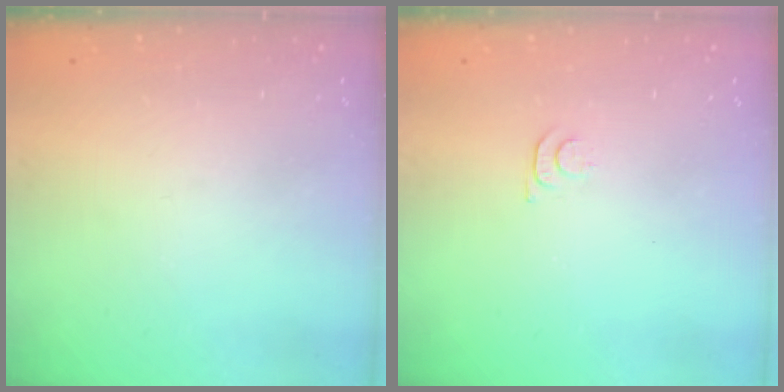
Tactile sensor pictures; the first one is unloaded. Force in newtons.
{"total": 4.3, "press": 4.2, "slide": 0.5}